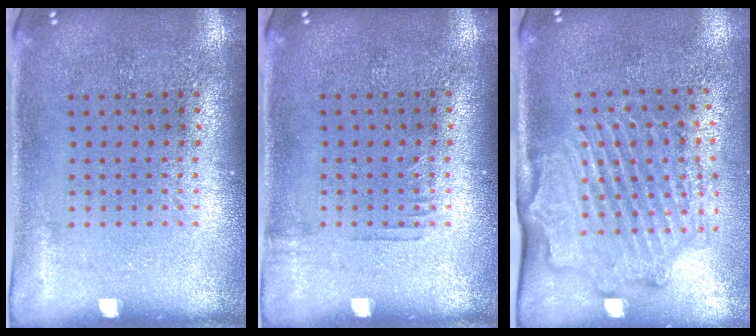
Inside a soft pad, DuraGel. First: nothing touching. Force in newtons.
{"total": 0.6, "press": 0.6, "slide": 0.2}
{"total": 2.2, "press": 2.2, "slide": 0.2}